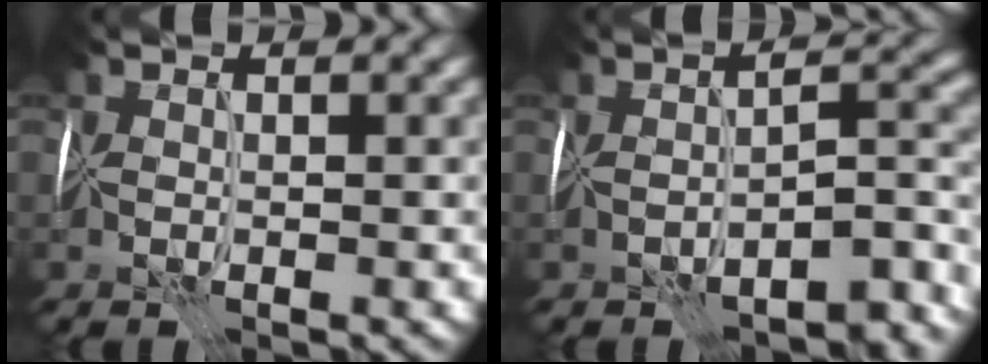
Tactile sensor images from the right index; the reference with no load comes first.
{"total": 7.7, "force": [-5.6, 2.7, 4.5], "torque": [-0.050, -0.003, -0.077]}